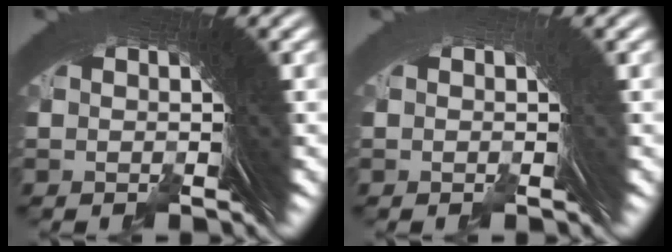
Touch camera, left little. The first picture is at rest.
{"total": 1.2, "force": [-0.9, -0.7, -0.5], "torque": [0.015, 0.006, -0.014]}